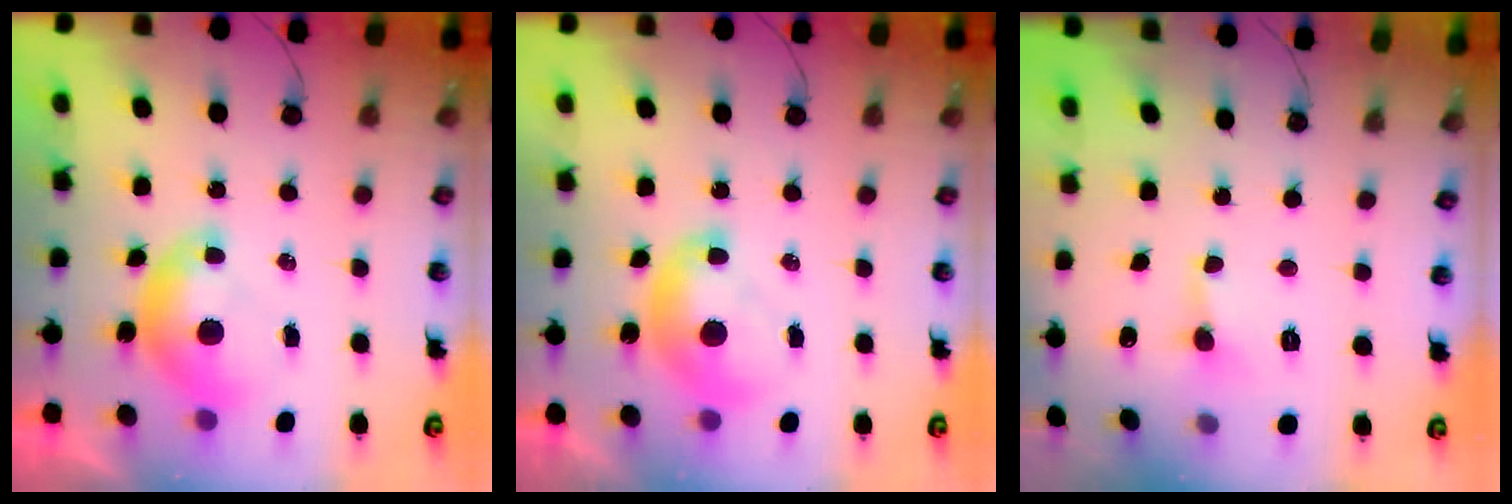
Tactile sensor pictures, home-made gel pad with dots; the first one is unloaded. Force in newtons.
{"total": 1.7, "press": 1.6, "slide": 0.1}
{"total": 1.7, "press": 1.6, "slide": 0.5}